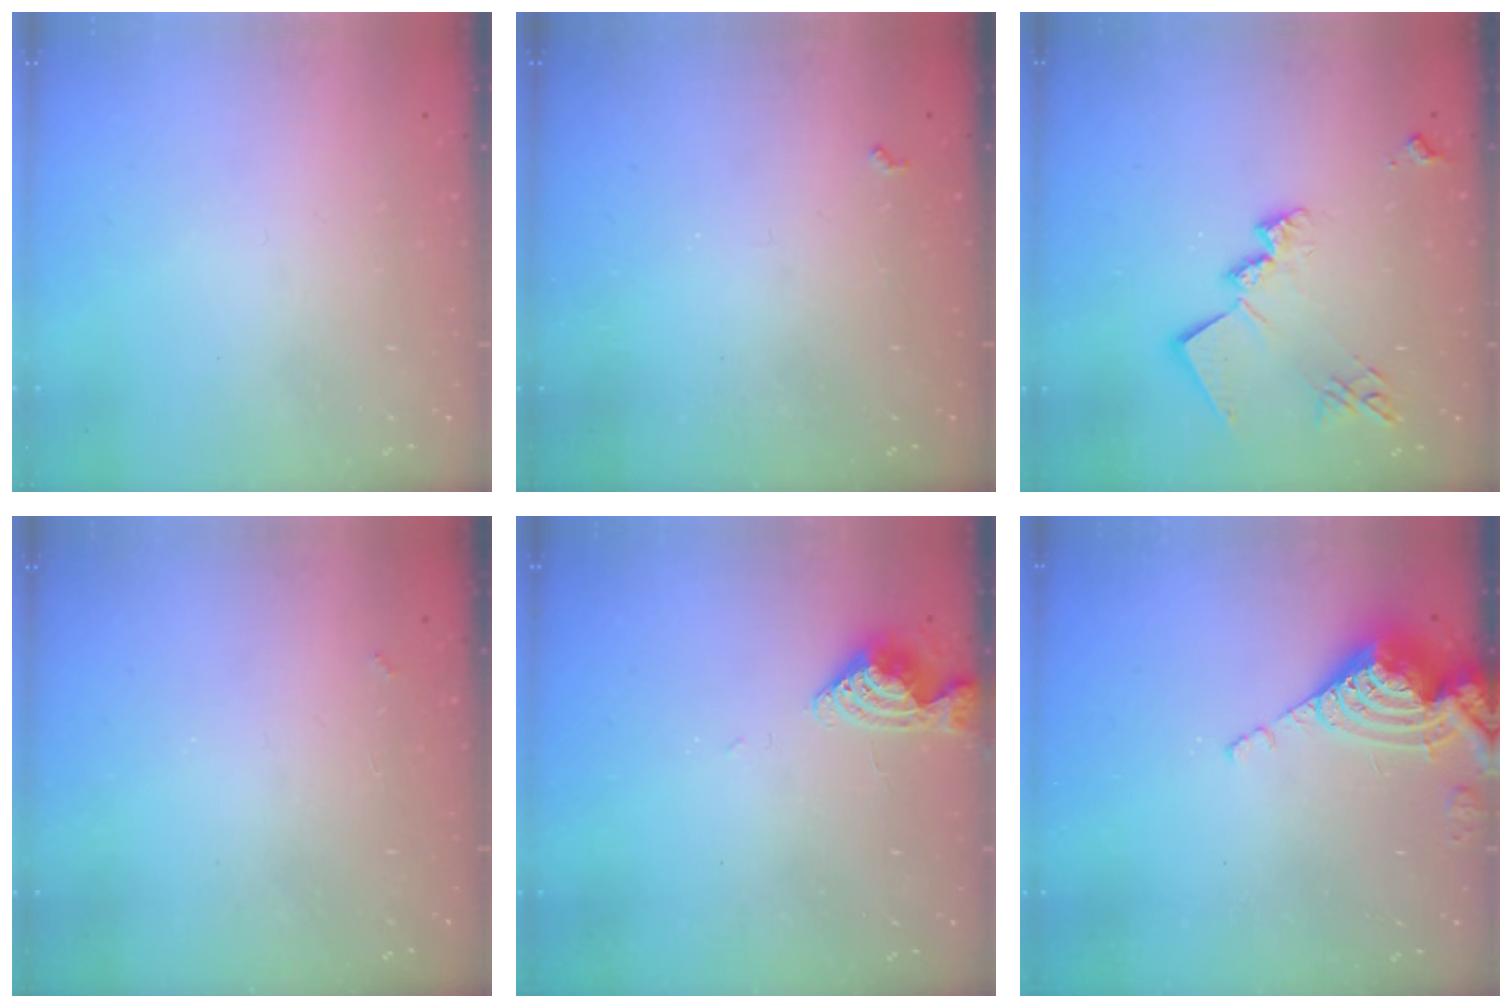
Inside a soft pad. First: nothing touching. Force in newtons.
{"total": 3.9, "press": 3.8, "slide": 0.6}
{"total": 16.5, "press": 16.4, "slide": 1.0}
{"total": 1.4, "press": 1.3, "slide": 0.4}
{"total": 5.8, "press": 5.8, "slide": 0.7}
{"total": 9.1, "press": 9.0, "slide": 1.0}